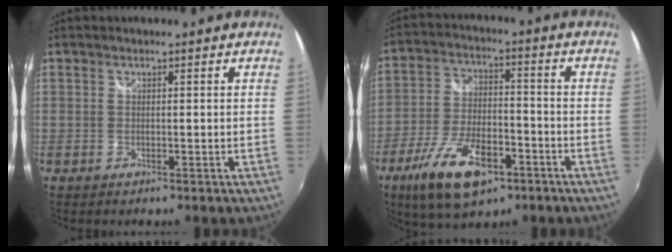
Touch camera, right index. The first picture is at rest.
{"total": 15.8, "force": [-8.8, 6.9, 11.2], "torque": [-0.233, -0.023, -0.152]}